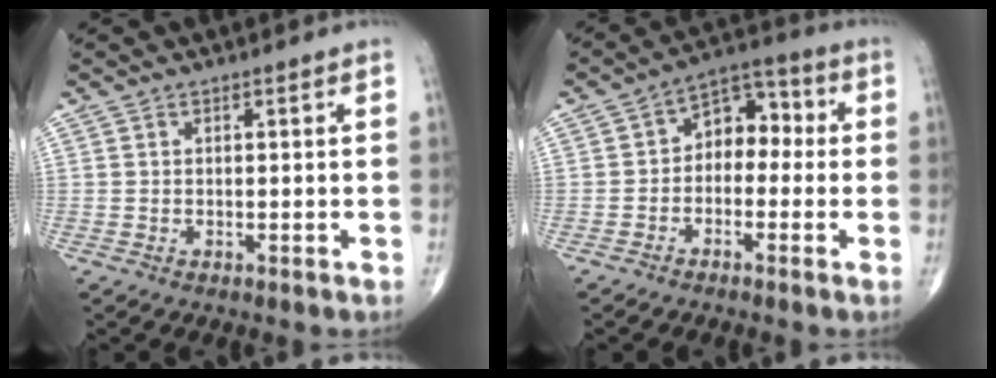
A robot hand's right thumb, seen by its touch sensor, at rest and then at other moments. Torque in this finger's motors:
{"motor_torque": [-0.16, 0.30, 0.54, 0.01, 0.12]}